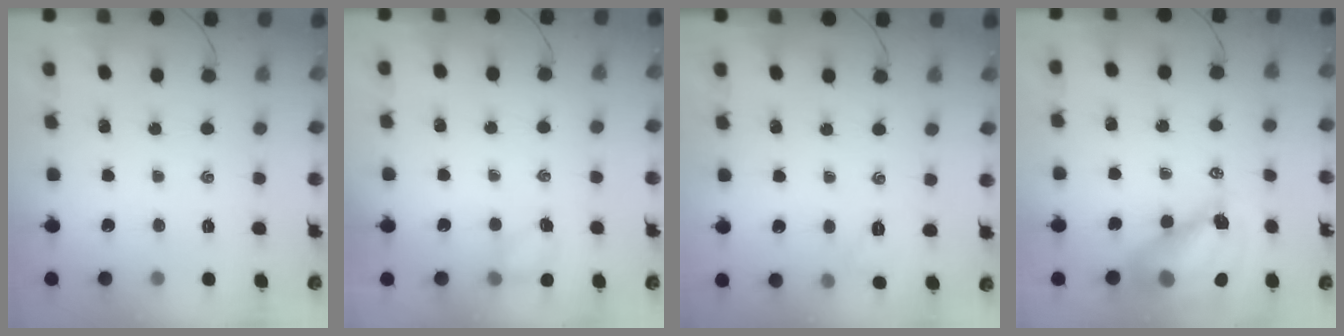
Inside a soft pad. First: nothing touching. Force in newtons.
{"total": 4.6, "press": 4.4, "slide": 1.3}
{"total": 2.1, "press": 2.1, "slide": 0.6}
{"total": 13.5, "press": 13.0, "slide": 3.8}